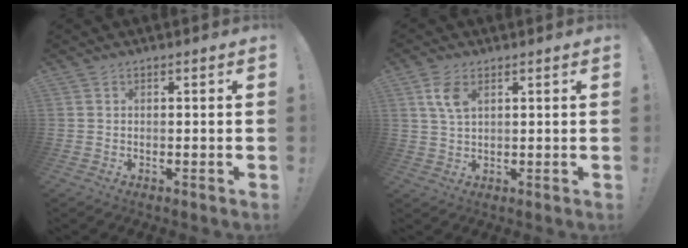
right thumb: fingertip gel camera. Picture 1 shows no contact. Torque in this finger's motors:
{"motor_torque": [0.13, 0.26, 0.75, -0.39, 0.16]}